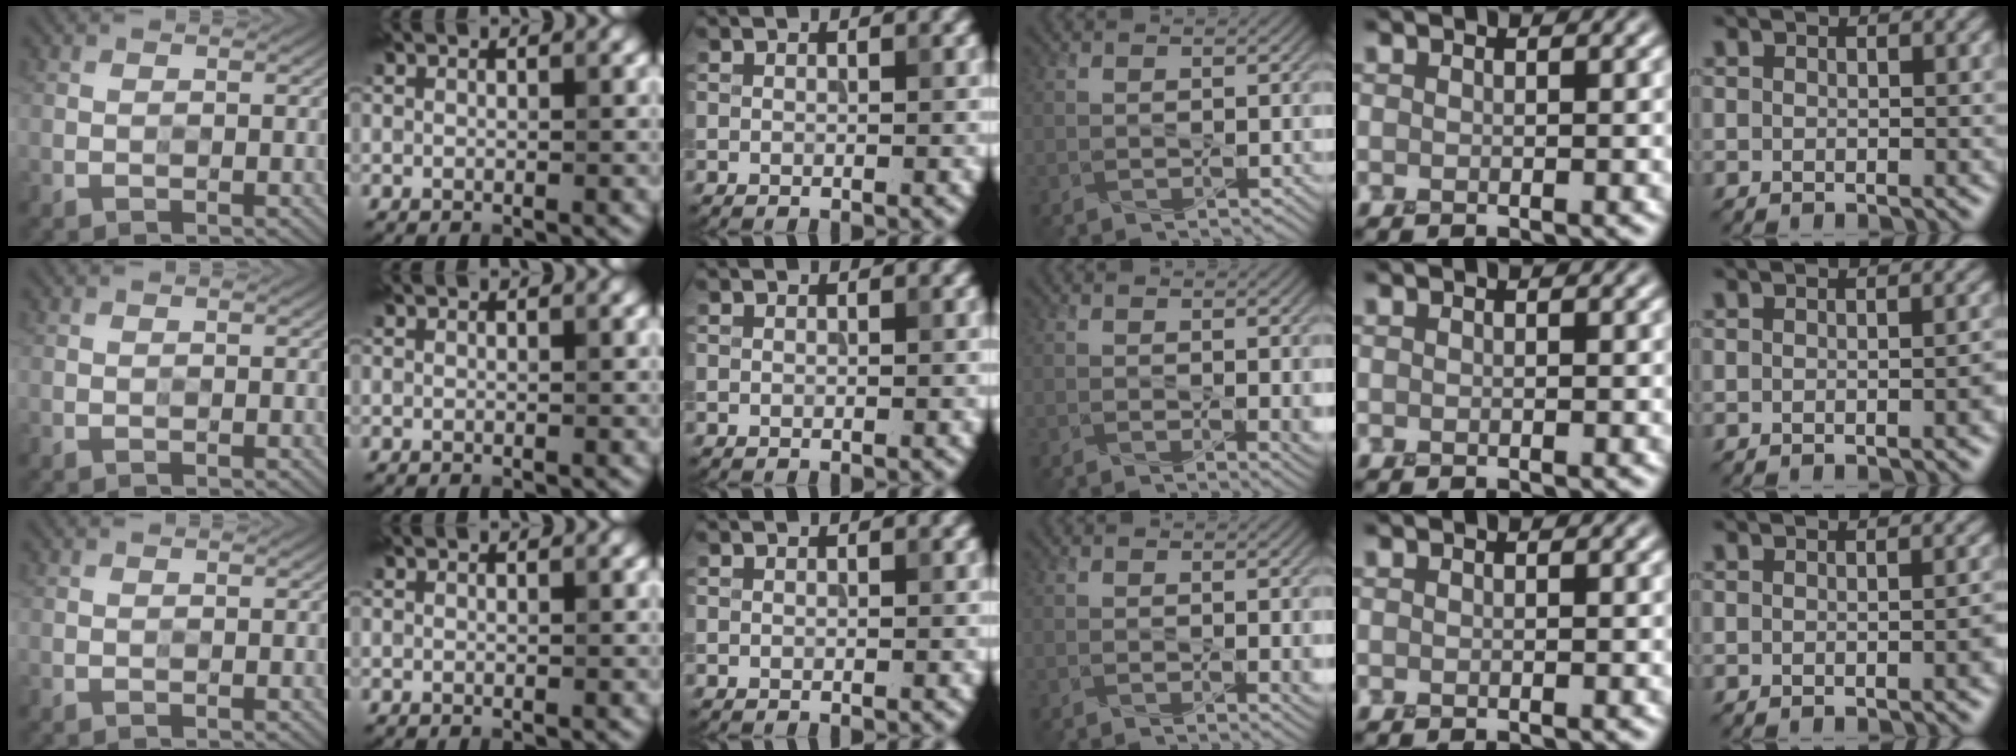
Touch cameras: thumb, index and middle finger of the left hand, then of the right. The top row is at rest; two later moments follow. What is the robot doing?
{"motion": "squeeze", "object": "stress ball aka squeeze ball"}